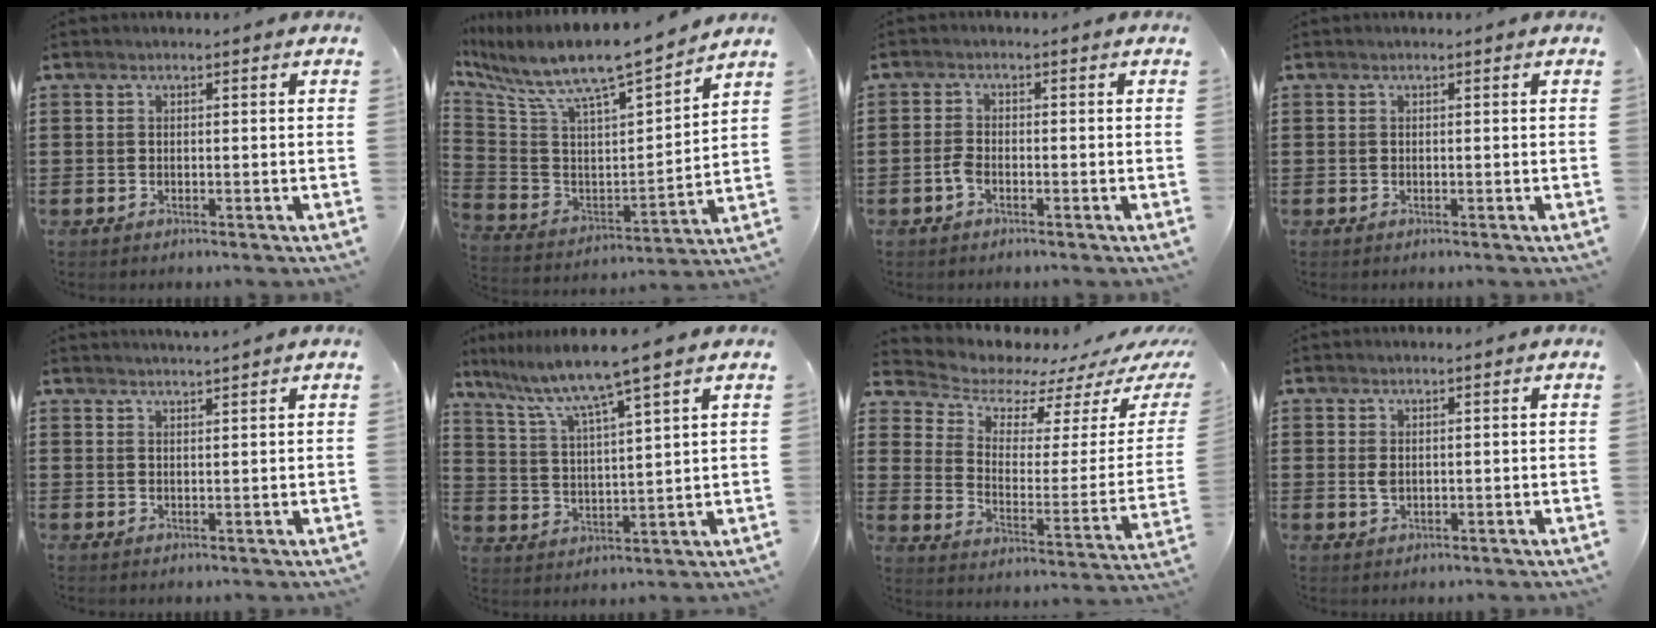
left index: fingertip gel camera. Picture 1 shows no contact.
{"total": 9.4, "force": [8.1, 1.2, 4.7], "torque": [-0.128, -0.065, 0.131]}
{"total": 2.0, "force": [-0.9, 0.9, 1.5], "torque": [-0.046, -0.003, -0.022]}
{"total": 0.0}
{"total": 1.5, "force": [1.5, -0.4, 0.1], "torque": [-0.003, 0.000, 0.029]}
{"total": 7.1, "force": [5.7, -0.4, 4.2], "torque": [-0.106, -0.039, 0.090]}
{"total": 6.6, "force": [6.0, 2.5, 0.6], "torque": [-0.040, -0.058, 0.103]}
{"total": 1.5, "force": [0.4, 0.8, 1.2], "torque": [-0.026, 0.004, 0.007]}